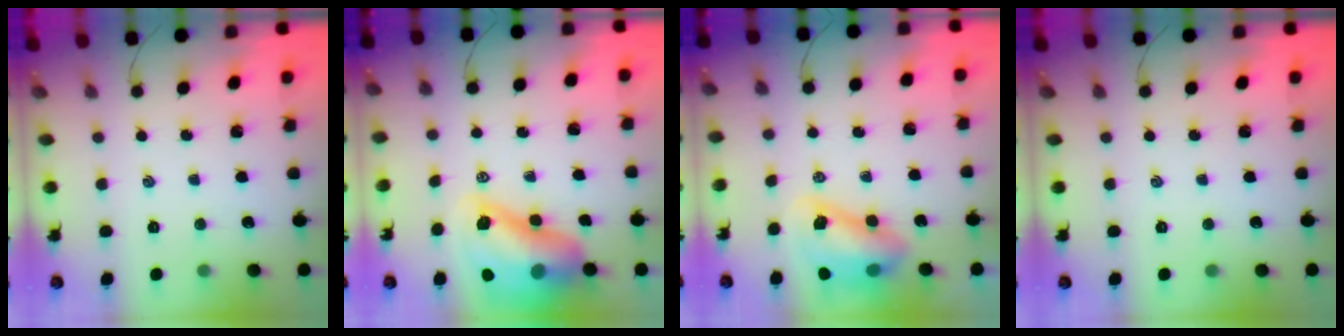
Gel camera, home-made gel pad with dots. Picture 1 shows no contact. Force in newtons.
{"total": 15.1, "press": 14.5, "slide": 4.1}
{"total": 9.0, "press": 8.8, "slide": 2.1}
{"total": 0.0}